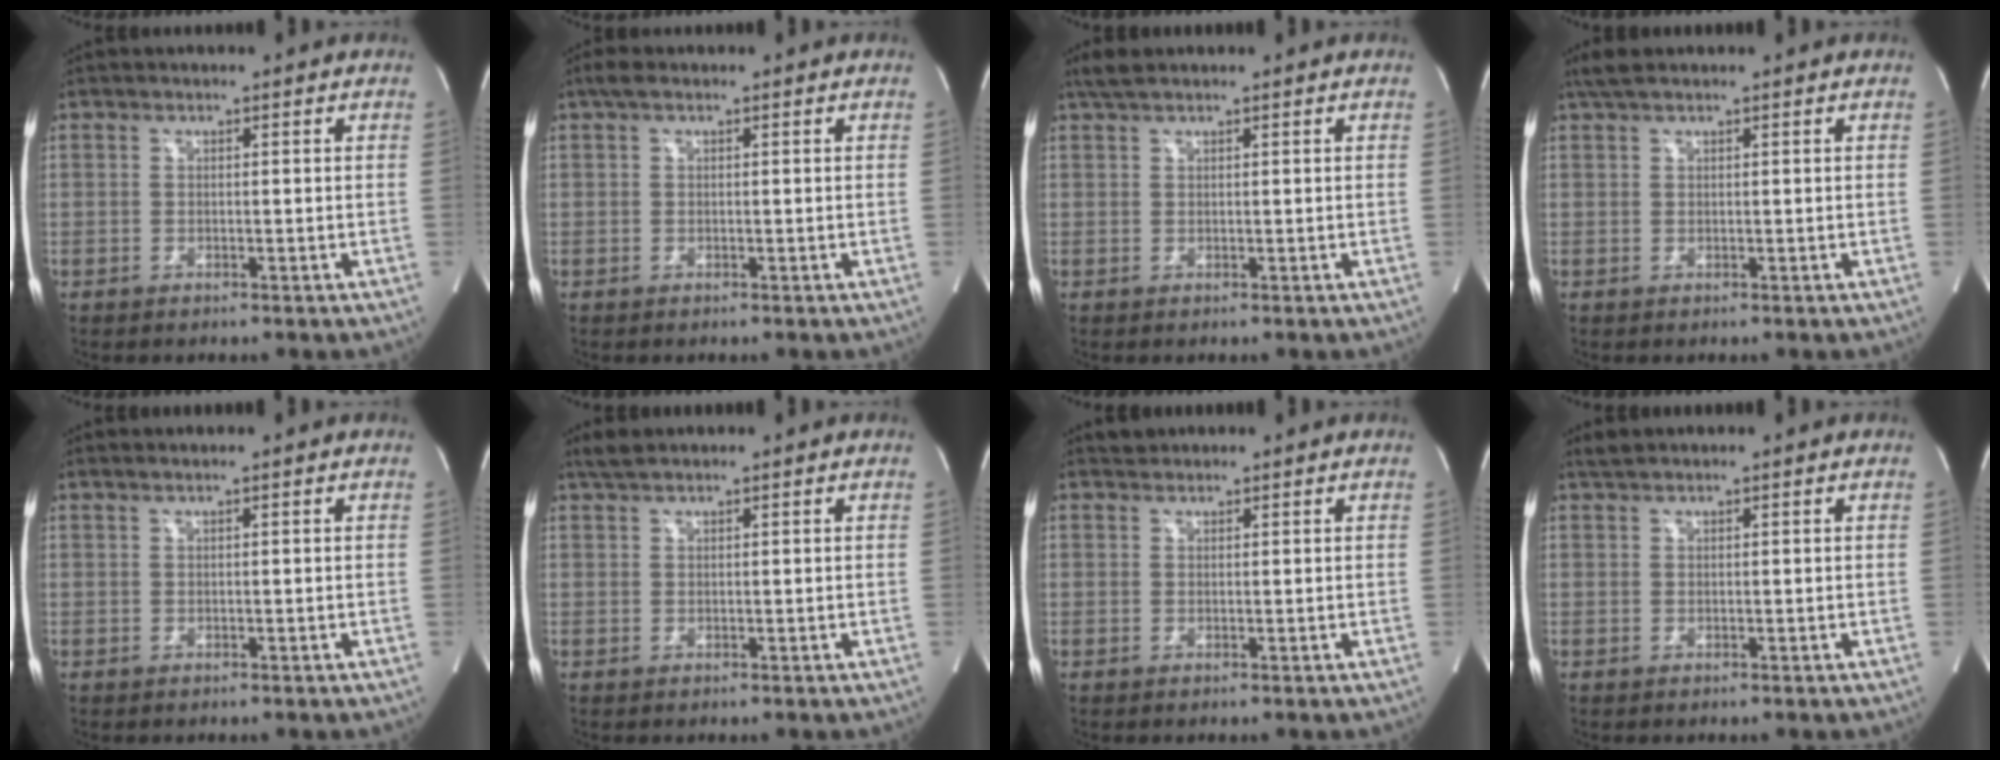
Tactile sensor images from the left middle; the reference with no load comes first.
{"total": 1.6, "force": [1.0, 0.6, 1.1], "torque": [-0.026, 0.021, 0.018]}
{"total": 2.2, "force": [1.8, 0.4, 1.1], "torque": [-0.029, 0.018, 0.039]}
{"total": 2.4, "force": [2.0, 0.4, 1.4], "torque": [-0.033, 0.020, 0.041]}
{"total": 0.9, "force": [0.7, -0.2, 0.5], "torque": [-0.019, 0.011, 0.020]}
{"total": 1.8, "force": [1.7, 0.1, 0.8], "torque": [-0.023, 0.014, 0.036]}
{"total": 1.0, "force": [0.9, 0.3, -0.1], "torque": [-0.003, 0.009, 0.017]}
{"total": 1.1, "force": [1.1, 0.0, 0.3], "torque": [-0.014, 0.012, 0.028]}